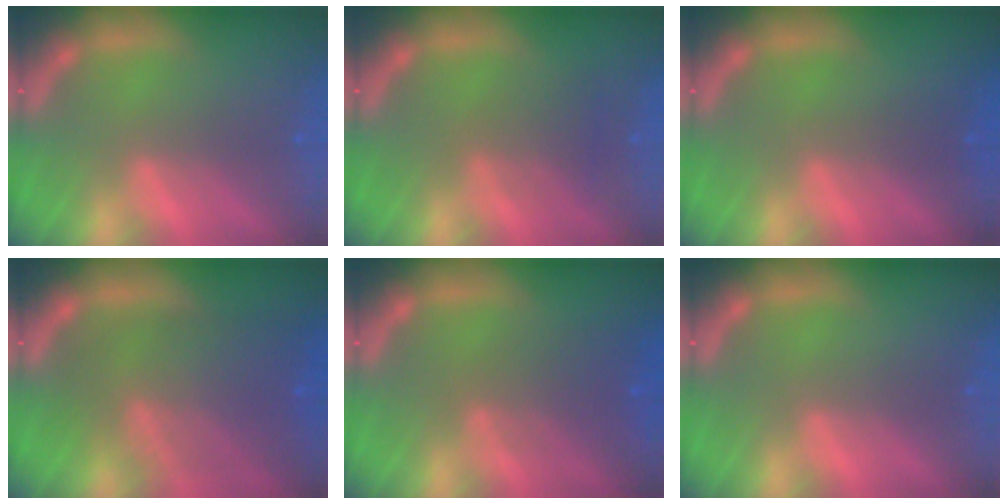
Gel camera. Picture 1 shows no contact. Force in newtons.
{"total": 2.5}
{"total": 1.0}
{"total": 9.1}
{"total": 4.1}
{"total": 0.0}